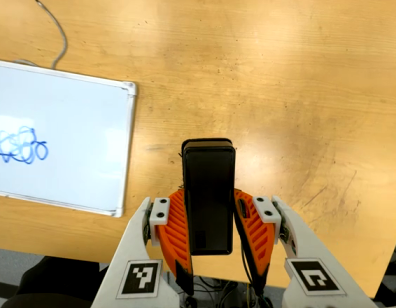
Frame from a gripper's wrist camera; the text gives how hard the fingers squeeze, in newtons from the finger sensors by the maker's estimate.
{"total": 4.0, "left": 2.6, "right": 5.4}